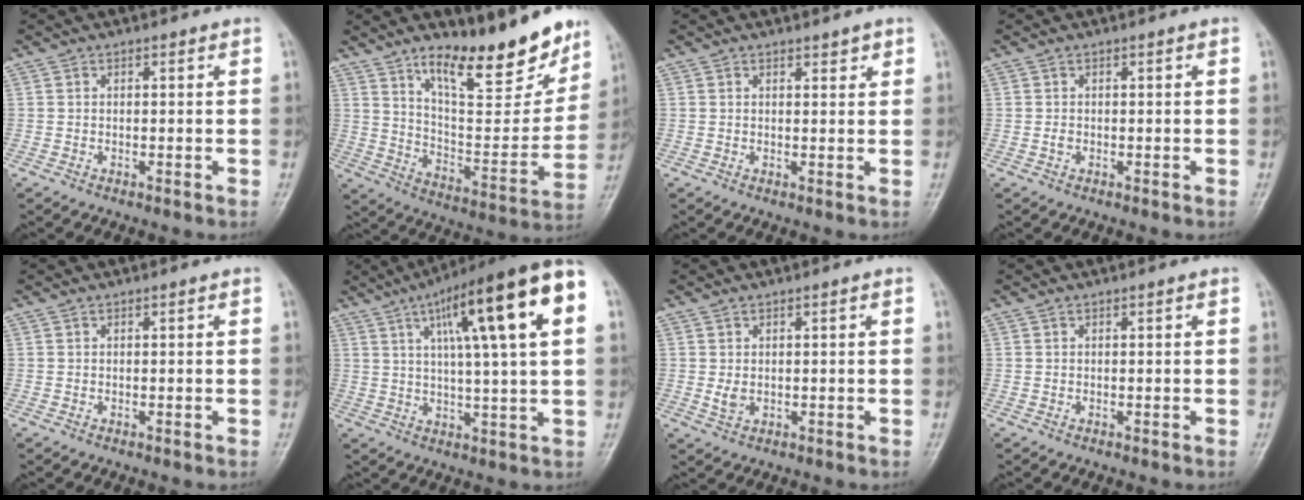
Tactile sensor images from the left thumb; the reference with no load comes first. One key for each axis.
{"total": 20.1, "fx": 14.2, "fy": 6.4, "fz": 12.7, "tx": -0.139, "ty": -0.092, "tz": 0.231}
{"total": 1.6, "fx": 1.2, "fy": 0.7, "fz": 0.9, "tx": -0.004, "ty": -0.007, "tz": 0.015}
{"total": 0.6, "fx": -0.1, "fy": 0.5, "fz": 0.2, "tx": -0.001, "ty": 0.005, "tz": -0.003}
{"total": 0.0}
{"total": 19.7, "fx": 7.0, "fy": 3.0, "fz": 18.1, "tx": -0.270, "ty": 0.008, "tz": 0.100}
{"total": 2.0, "fx": 0.3, "fy": 1.5, "fz": 1.3, "tx": -0.022, "ty": -0.001, "tz": 0.010}
{"total": 0.0}